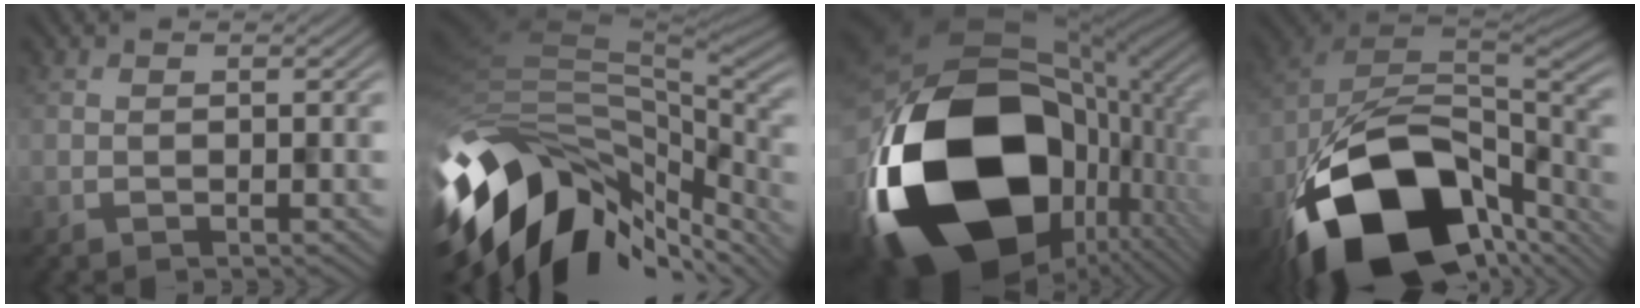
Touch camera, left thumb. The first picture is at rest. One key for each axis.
{"total": 14.8, "fx": -7.5, "fy": 9.0, "fz": 9.0, "tx": -0.200, "ty": -0.026, "tz": -0.126}
{"total": 22.3, "fx": -5.2, "fy": 14.9, "fz": 15.7, "tx": -0.359, "ty": -0.087, "tz": -0.047}
{"total": 18.2, "fx": -9.3, "fy": 11.2, "fz": 10.9, "tx": -0.228, "ty": -0.049, "tz": -0.132}